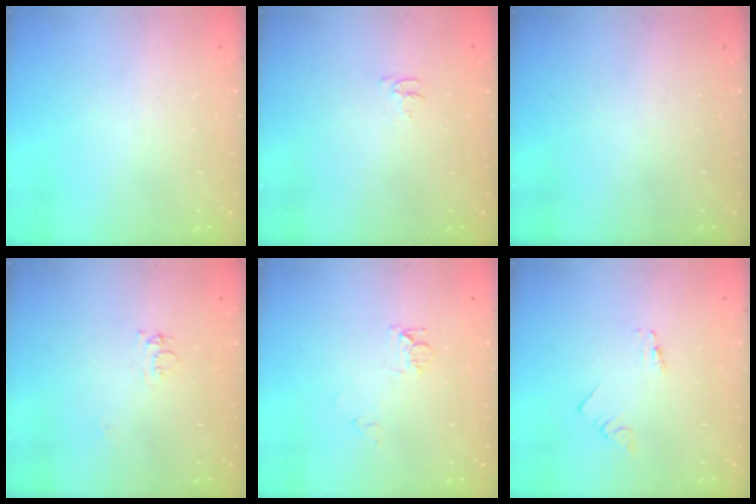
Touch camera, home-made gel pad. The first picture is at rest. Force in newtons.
{"total": 4.0, "press": 3.9, "slide": 0.4}
{"total": 0.0}
{"total": 6.2, "press": 6.2, "slide": 0.6}
{"total": 6.3, "press": 6.3, "slide": 0.6}
{"total": 0.7, "press": 0.7, "slide": 0.1}